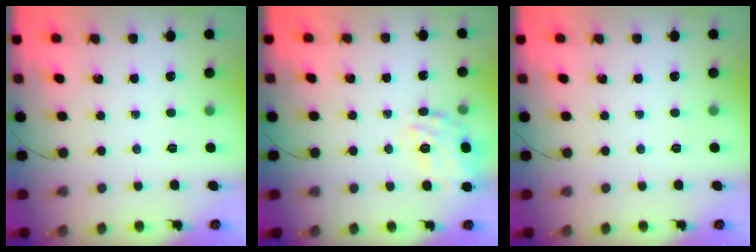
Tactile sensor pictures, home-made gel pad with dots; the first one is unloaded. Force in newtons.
{"total": 17.1, "press": 17.1, "slide": 1.1}
{"total": 0.0}